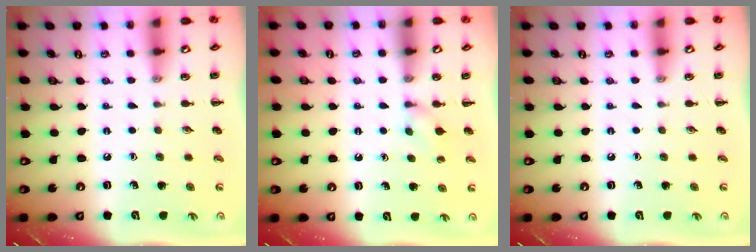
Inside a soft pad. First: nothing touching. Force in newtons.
{"total": 3.3, "press": 3.0, "slide": 1.3}
{"total": 0.0}